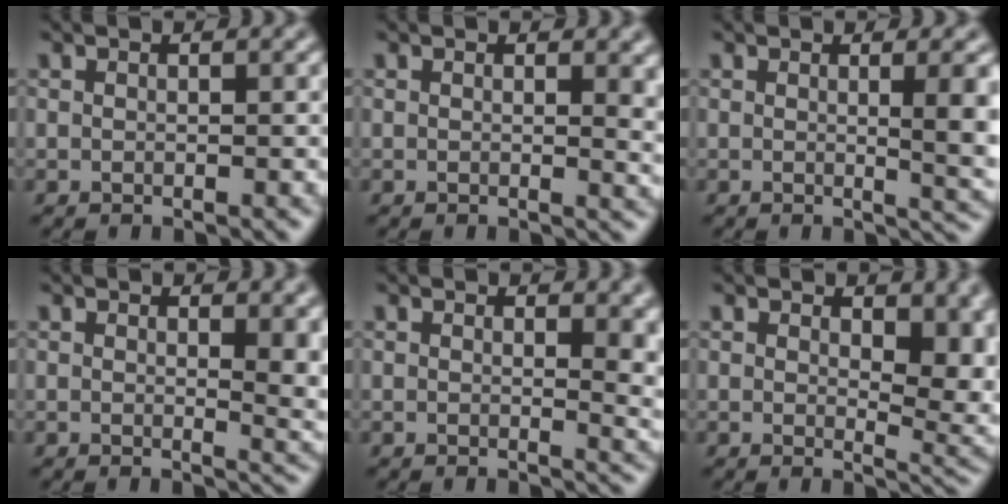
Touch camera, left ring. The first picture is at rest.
{"total": 2.4, "force": [0.7, 0.9, 2.2], "torque": [-0.021, -0.003, 0.010]}
{"total": 4.3, "force": [0.5, 1.2, 4.1], "torque": [-0.041, -0.002, 0.007]}
{"total": 4.0, "force": [1.0, 1.4, 3.6], "torque": [-0.037, -0.006, 0.017]}
{"total": 4.1, "force": [1.0, 1.8, 3.6], "torque": [-0.032, -0.009, 0.016]}
{"total": 6.8, "force": [1.5, 3.6, 5.6], "torque": [-0.057, -0.014, 0.032]}